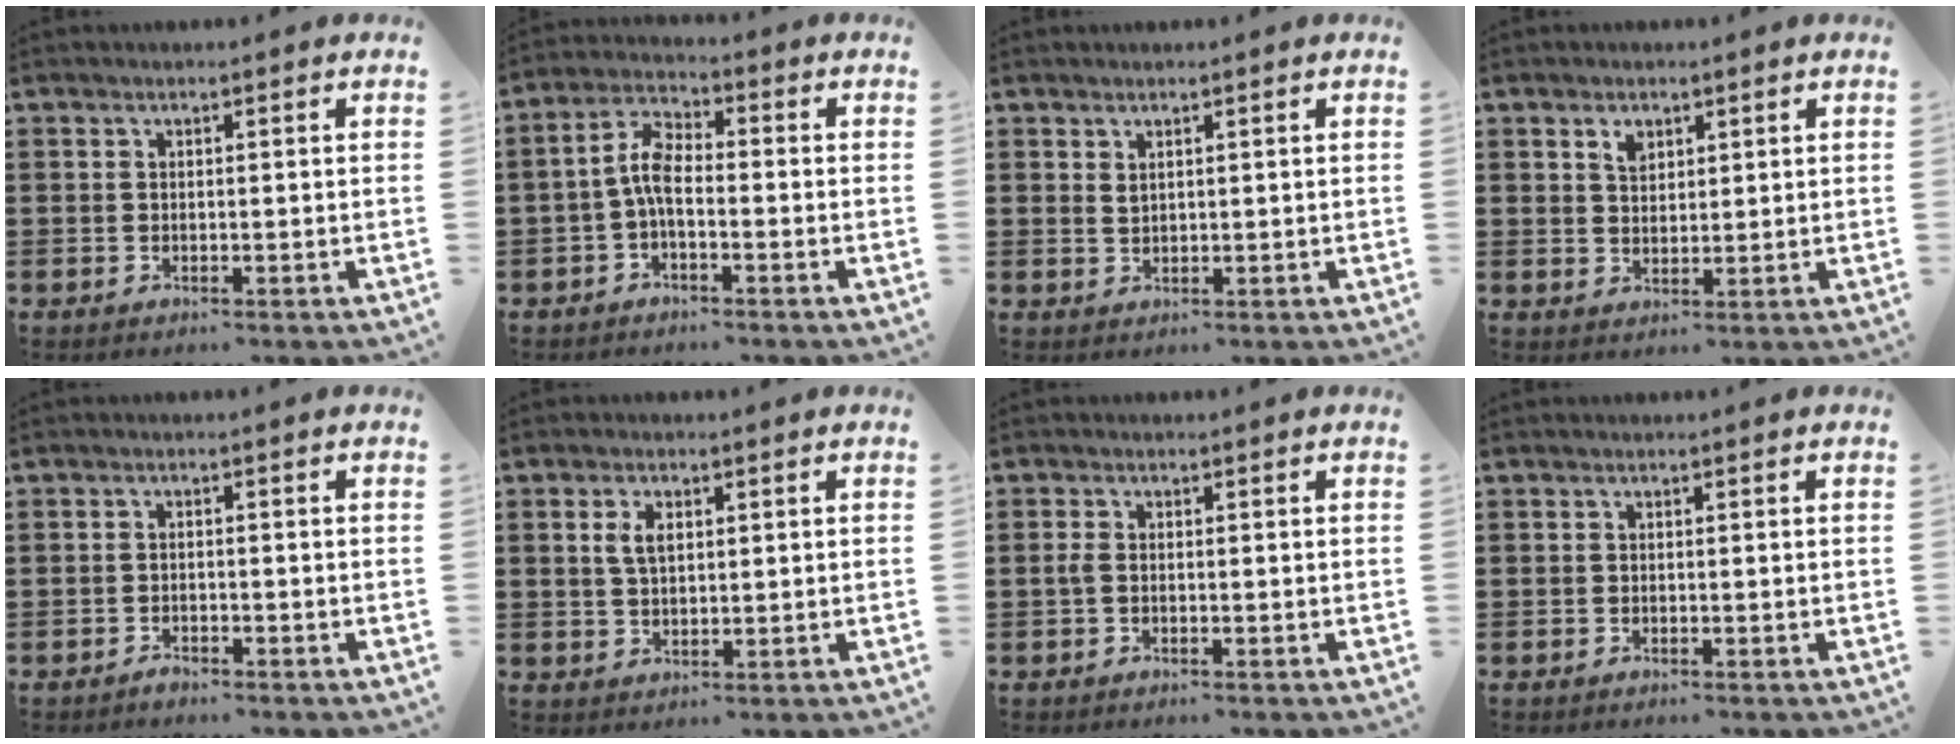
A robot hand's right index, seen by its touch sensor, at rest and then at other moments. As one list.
[{"total": 5.4, "force": [-1.2, 2.1, 4.8], "torque": [-0.109, 0.005, -0.029]}, {"total": 1.4, "force": [1.1, 0.7, 0.5], "torque": [-0.012, 0.003, 0.021]}, {"total": 2.5, "force": [1.6, 1.5, 1.2], "torque": [-0.020, 0.000, 0.029]}, {"total": 1.0, "force": [-0.9, 0.3, 0.2], "torque": [-0.007, 0.000, -0.020]}, {"total": 3.3, "force": [1.1, 1.8, 2.6], "torque": [-0.057, 0.009, 0.018]}, {"total": 1.4, "force": [-0.2, 0.5, 1.3], "torque": [-0.032, -0.001, -0.008]}, {"total": 0.0}]